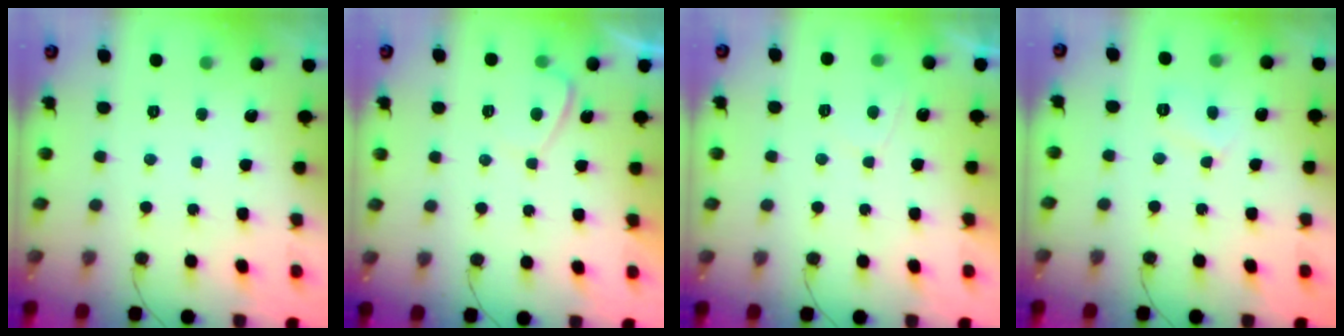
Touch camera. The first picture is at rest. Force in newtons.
{"total": 0.9, "press": 0.7, "slide": 0.5}
{"total": 1.8, "press": 1.7, "slide": 0.6}
{"total": 3.5, "press": 3.5, "slide": 0.3}